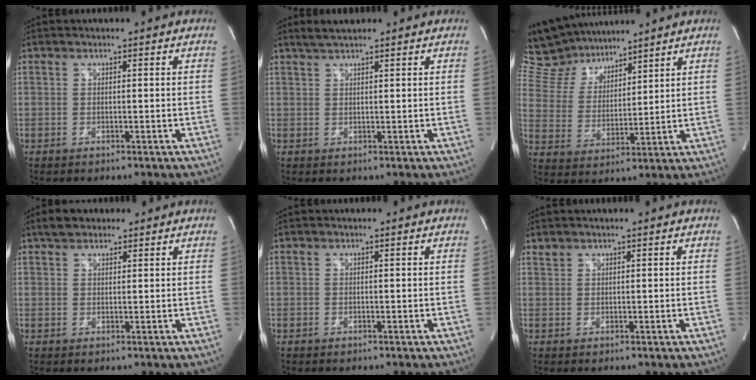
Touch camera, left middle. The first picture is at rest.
{"total": 2.6, "force": [2.2, 0.1, 1.4], "torque": [-0.033, 0.009, 0.042]}
{"total": 12.6, "force": [11.4, 4.6, 2.9], "torque": [-0.065, 0.027, 0.223]}
{"total": 3.1, "force": [2.4, 1.6, 1.1], "torque": [-0.026, 0.015, 0.039]}
{"total": 0.0}
{"total": 0.9, "force": [0.9, 0.3, -0.1], "torque": [-0.001, 0.005, 0.018]}